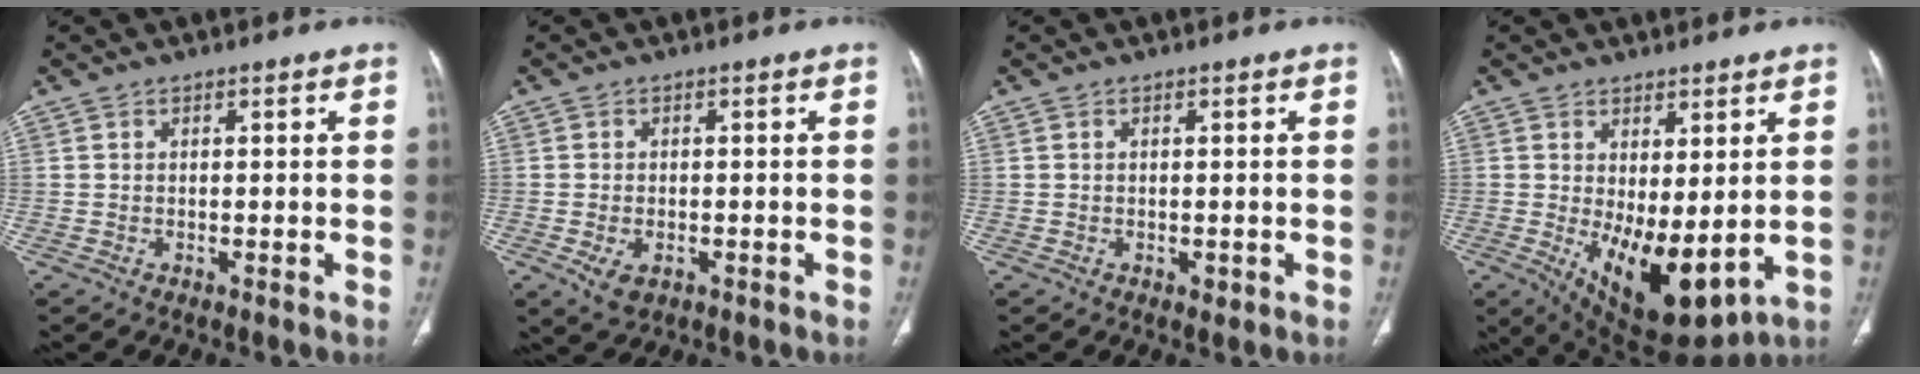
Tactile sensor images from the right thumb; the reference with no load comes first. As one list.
[{"total": 4.0, "force": [-1.5, 2.5, 2.8], "torque": [-0.050, 0.001, -0.018]}, {"total": 0.9, "force": [-0.1, 0.6, 0.6], "torque": [-0.007, -0.001, -0.001]}, {"total": 12.4, "force": [-0.6, 5.6, 11.1], "torque": [-0.165, -0.024, 0.014]}]